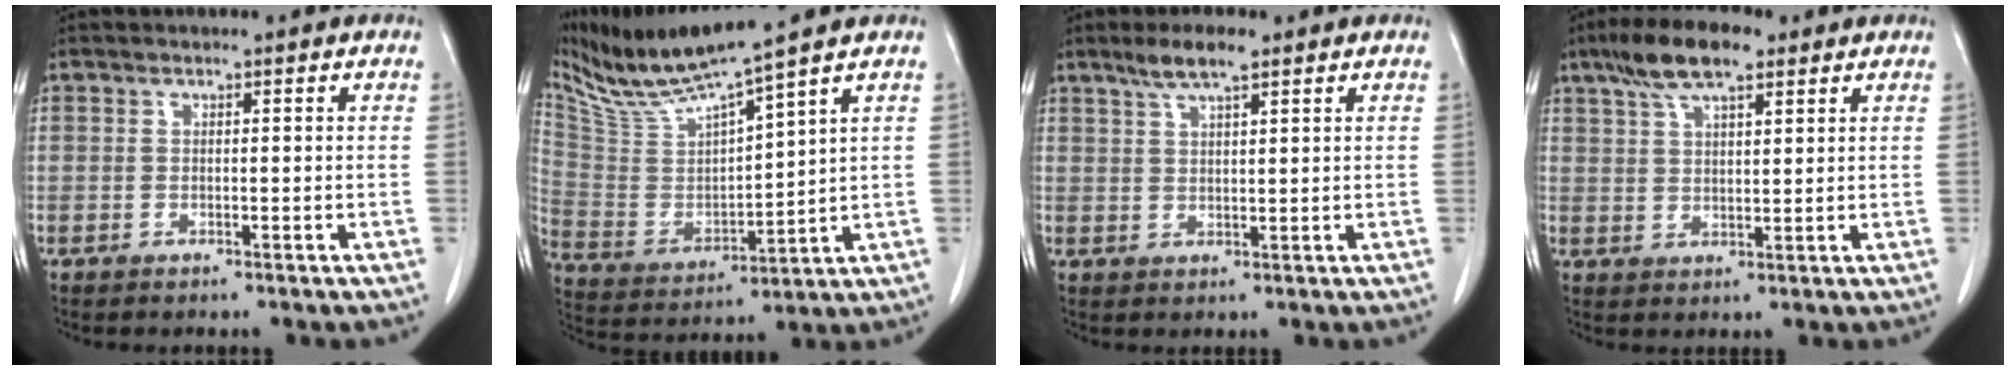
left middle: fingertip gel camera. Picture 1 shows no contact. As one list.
[{"total": 12.4, "force": [10.8, -1.1, 6.1], "torque": [-0.125, -0.008, 0.214]}, {"total": 4.7, "force": [3.3, 0.7, 3.2], "torque": [-0.066, 0.006, 0.063]}, {"total": 8.5, "force": [5.6, 2.6, 5.8], "torque": [-0.112, 0.017, 0.100]}]